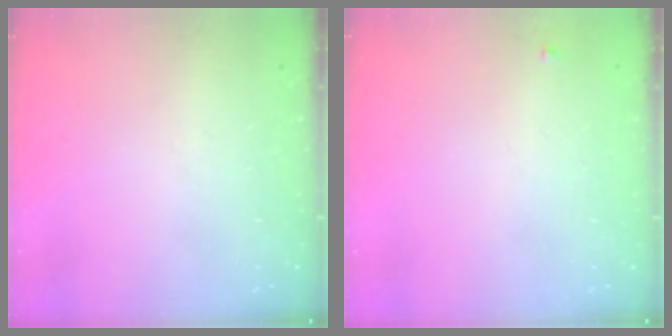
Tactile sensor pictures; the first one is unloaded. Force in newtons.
{"total": 2.3, "press": 2.3, "slide": 0.3}